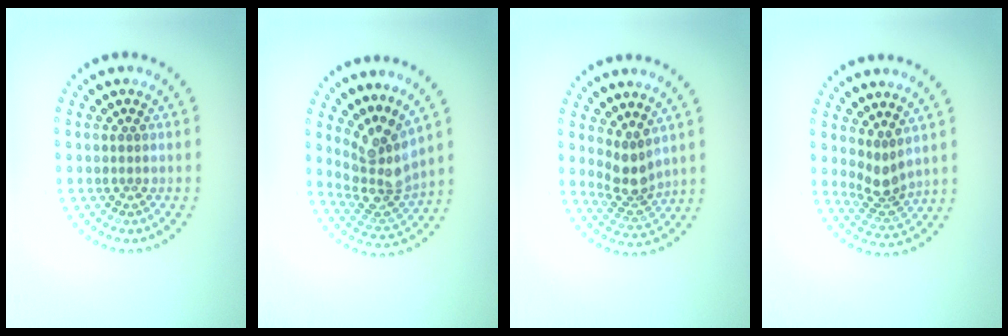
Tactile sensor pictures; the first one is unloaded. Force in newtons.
{"total": 4.4, "press": 3.2, "slide": 3.0}
{"total": 2.9, "press": 2.2, "slide": 1.8}
{"total": 2.5, "press": 1.9, "slide": 1.7}